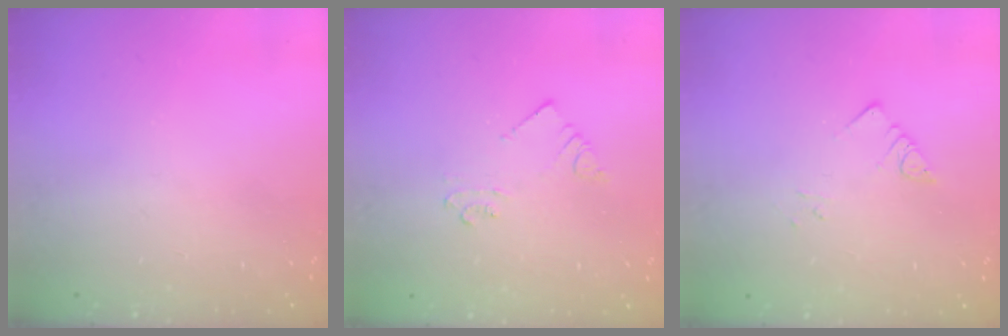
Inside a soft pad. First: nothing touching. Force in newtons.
{"total": 2.5, "press": 2.5, "slide": 0.2}
{"total": 2.8, "press": 2.8, "slide": 0.2}